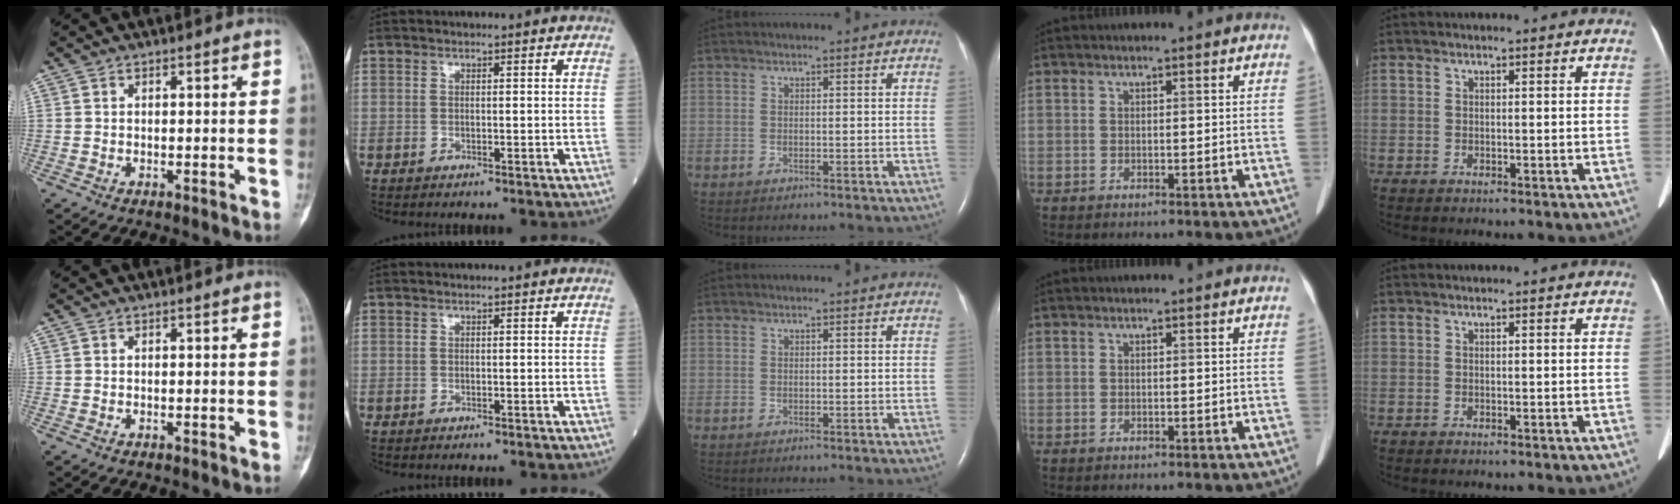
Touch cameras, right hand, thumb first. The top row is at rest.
{}